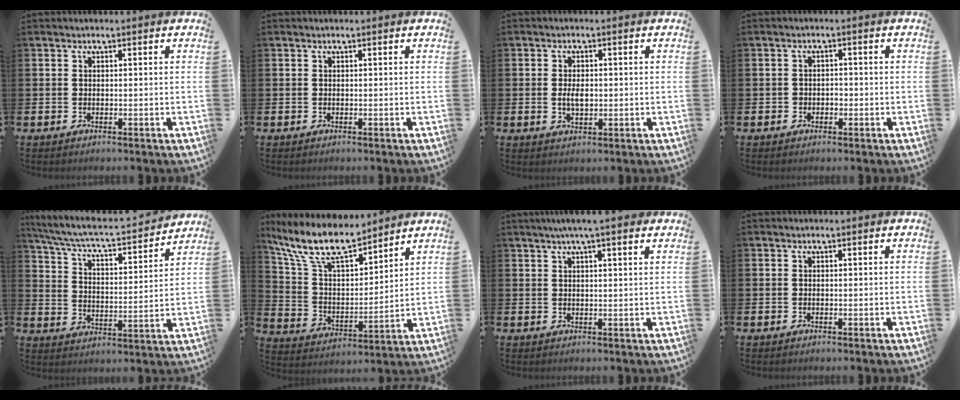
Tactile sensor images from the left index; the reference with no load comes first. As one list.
[{"total": 0.0}, {"total": 2.8, "force": [0.0, 1.6, 2.3], "torque": [-0.030, -0.001, -0.006]}, {"total": 1.4, "force": [-0.5, 1.2, 0.5], "torque": [-0.003, 0.000, -0.014]}, {"total": 6.5, "force": [6.0, 0.9, 2.3], "torque": [-0.078, -0.048, 0.098]}, {"total": 11.3, "force": [9.7, 2.8, 5.1], "torque": [-0.146, -0.048, 0.174]}, {"total": 3.6, "force": [3.0, -0.2, 2.0], "torque": [-0.038, -0.007, 0.050]}, {"total": 0.0}]